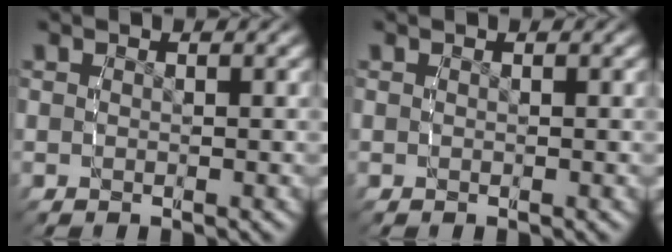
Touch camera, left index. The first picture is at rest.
{"total": 0.0}